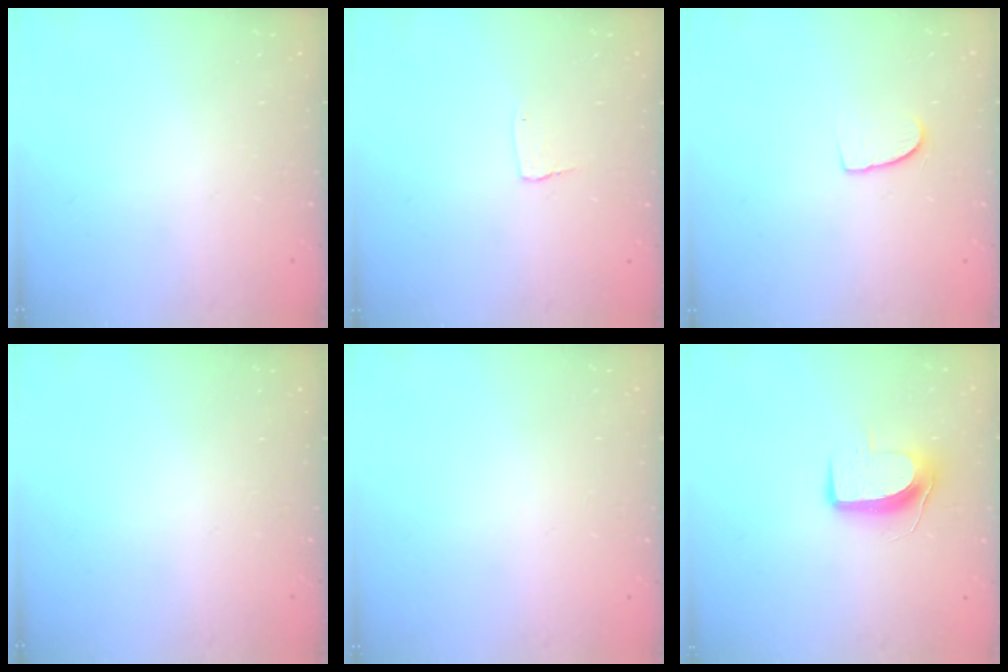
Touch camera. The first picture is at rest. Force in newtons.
{"total": 3.1, "press": 3.1, "slide": 0.3}
{"total": 5.2, "press": 5.2, "slide": 0.4}
{"total": 0.0}
{"total": 0.0}
{"total": 8.8, "press": 8.7, "slide": 0.6}